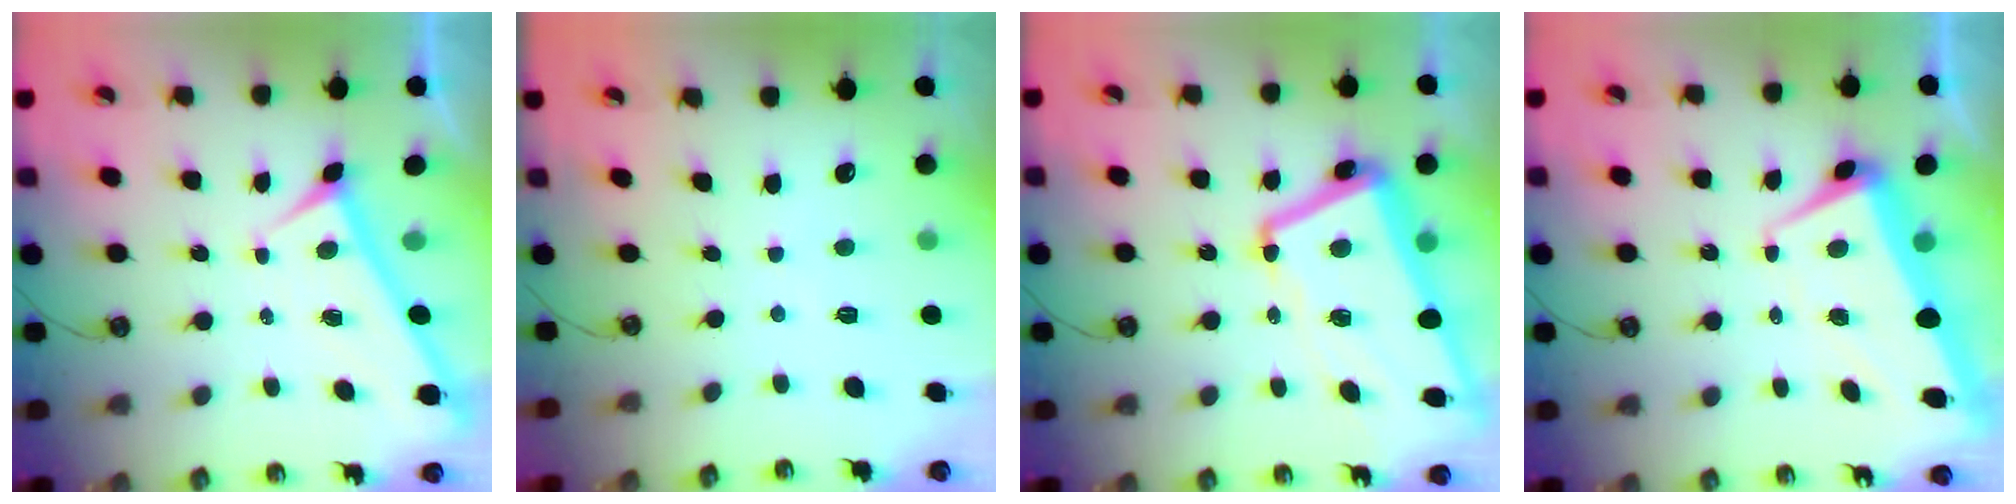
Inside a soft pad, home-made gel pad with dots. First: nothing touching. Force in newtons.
{"total": 5.9, "press": 5.9, "slide": 0.4}
{"total": 13.2, "press": 12.9, "slide": 2.6}
{"total": 2.8, "press": 2.3, "slide": 1.6}